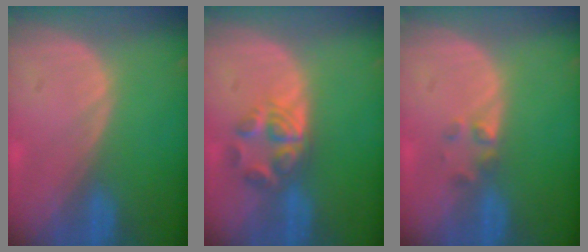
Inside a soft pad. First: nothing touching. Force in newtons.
{"total": 5.7, "press": 4.8, "slide": 3.2}
{"total": 1.9, "press": 1.7, "slide": 0.8}